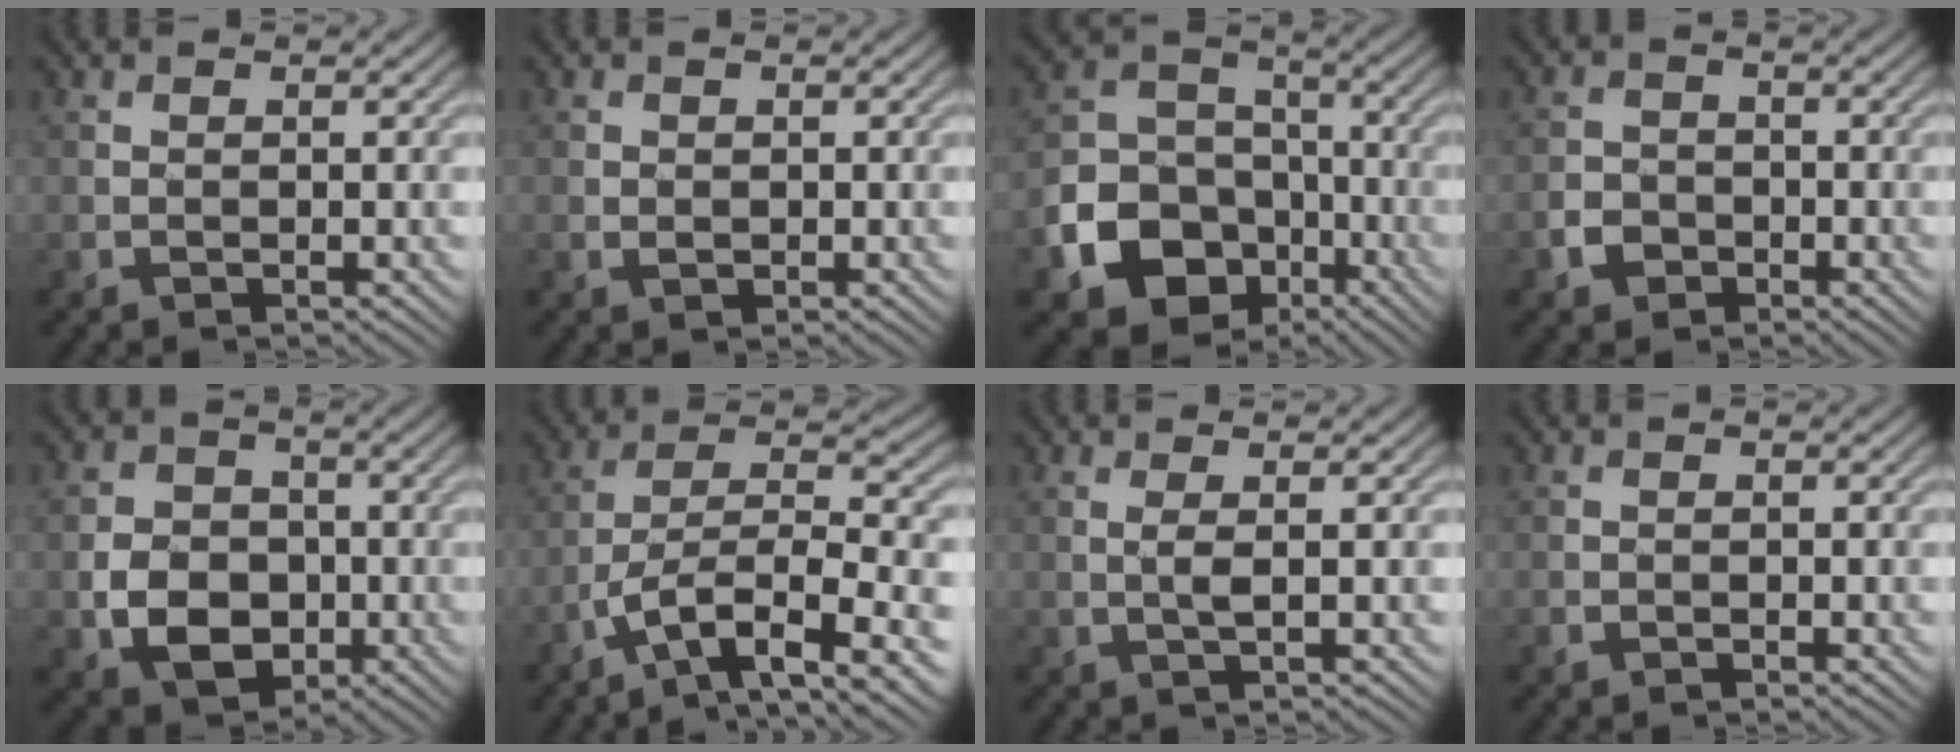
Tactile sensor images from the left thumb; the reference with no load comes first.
{"total": 0.8, "force": [0.0, 0.7, 0.4], "torque": [-0.011, -0.006, 0.002]}
{"total": 13.3, "force": [-6.0, 10.4, 5.8], "torque": [-0.150, -0.046, -0.116]}
{"total": 2.8, "force": [-1.6, 2.2, 0.9], "torque": [-0.015, -0.001, -0.033]}
{"total": 7.0, "force": [-1.9, 5.7, 3.6], "torque": [-0.073, -0.009, -0.046]}
{"total": 10.7, "force": [-5.0, 3.8, 8.6], "torque": [-0.151, -0.008, -0.093]}
{"total": 1.7, "force": [0.1, 0.2, 1.7], "torque": [-0.037, 0.004, -0.004]}
{"total": 0.8, "force": [-0.7, 0.4, 0.2], "torque": [-0.005, -0.005, -0.012]}